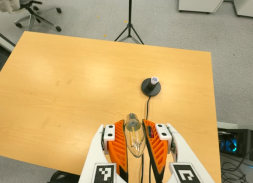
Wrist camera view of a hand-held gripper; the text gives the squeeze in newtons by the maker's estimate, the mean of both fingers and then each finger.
{"total": 20.0, "left": 21.4, "right": 18.7}